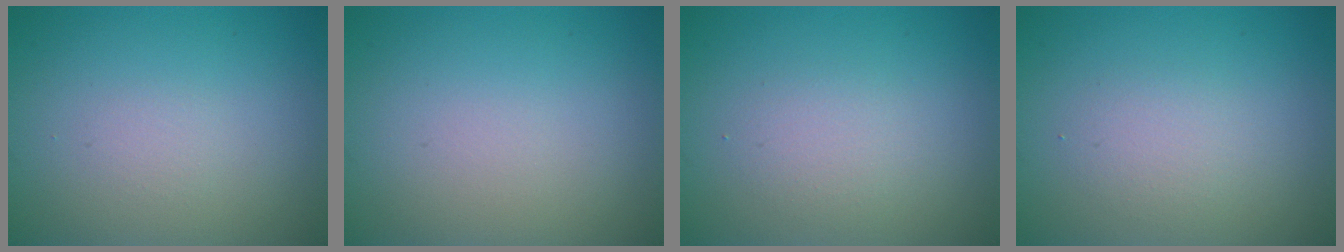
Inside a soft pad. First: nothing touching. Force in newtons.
{"total": 0.0}
{"total": 1.7, "press": 1.7, "slide": 0.1}
{"total": 1.7, "press": 1.7, "slide": 0.1}